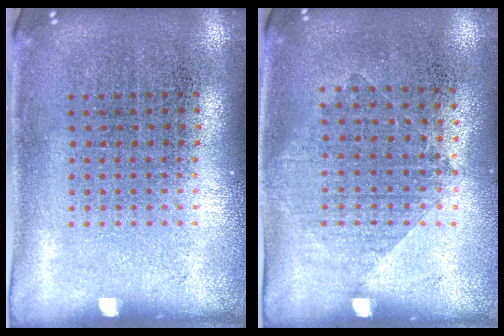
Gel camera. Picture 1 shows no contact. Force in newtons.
{"total": 1.0, "press": 1.0, "slide": 0.4}